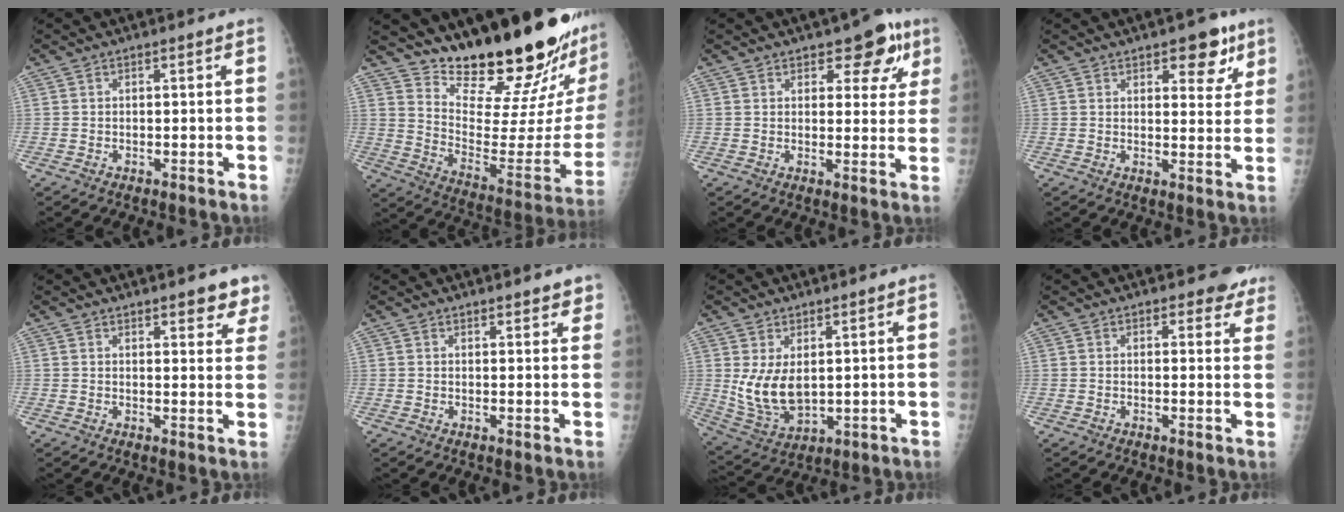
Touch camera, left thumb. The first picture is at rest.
{"total": 26.6, "force": [22.6, 4.0, 13.4], "torque": [-0.173, -0.185, 0.325]}
{"total": 7.8, "force": [4.4, 4.2, 4.8], "torque": [-0.018, -0.015, 0.053]}
{"total": 7.4, "force": [4.4, 3.7, 4.6], "torque": [-0.025, -0.020, 0.054]}
{"total": 6.3, "force": [4.9, 2.1, 3.4], "torque": [-0.010, -0.023, 0.055]}
{"total": 3.9, "force": [3.4, 1.3, 1.4], "torque": [0.007, -0.012, 0.038]}
{"total": 9.3, "force": [2.0, 5.4, 7.3], "torque": [-0.127, -0.026, 0.060]}
{"total": 5.3, "force": [4.6, 2.3, 1.4], "torque": [0.020, -0.023, 0.042]}